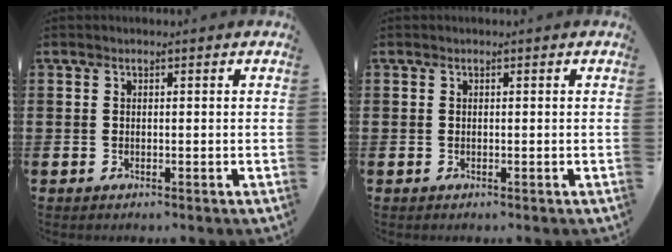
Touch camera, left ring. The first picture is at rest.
{"total": 0.0}